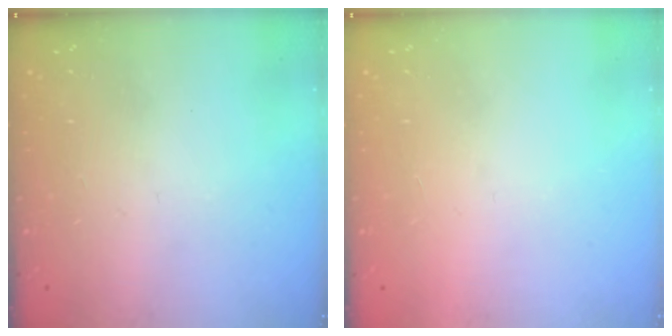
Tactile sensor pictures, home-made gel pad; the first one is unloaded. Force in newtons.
{"total": 1.6, "press": 1.6, "slide": 0.1}